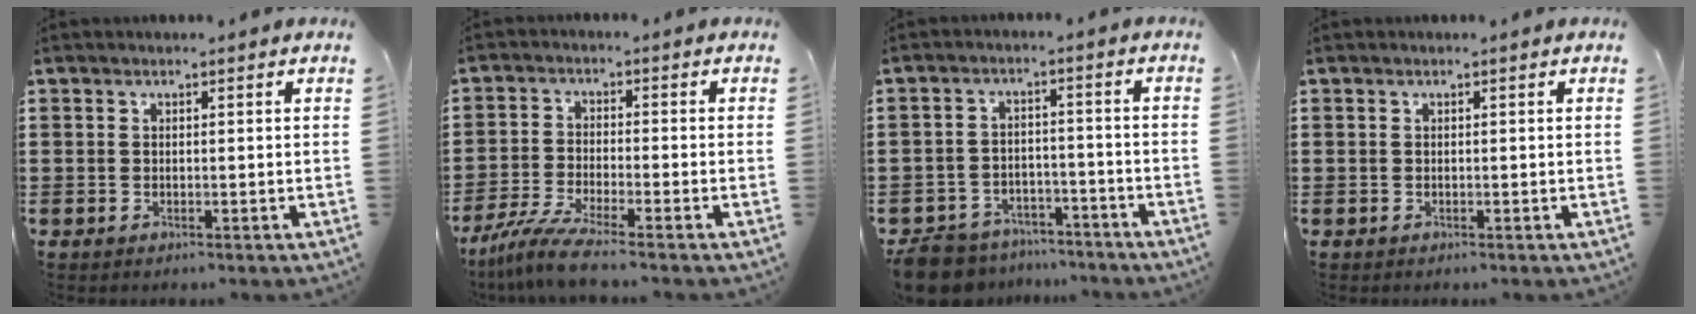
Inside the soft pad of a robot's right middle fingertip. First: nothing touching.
{"total": 5.8, "force": [-4.9, -0.1, 3.2], "torque": [-0.080, -0.022, -0.096]}
{"total": 7.1, "force": [-6.8, 1.7, 0.9], "torque": [-0.033, 0.014, -0.138]}
{"total": 0.0}